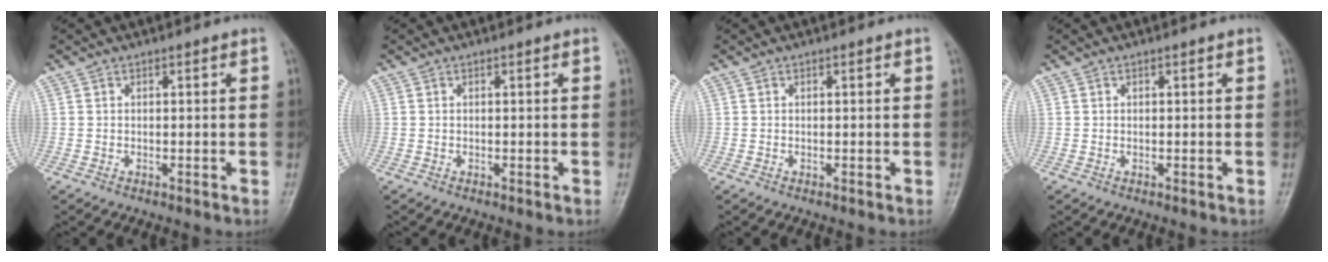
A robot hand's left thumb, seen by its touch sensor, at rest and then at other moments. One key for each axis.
{"total": 0.0}
{"total": 0.0}
{"total": 0.0}